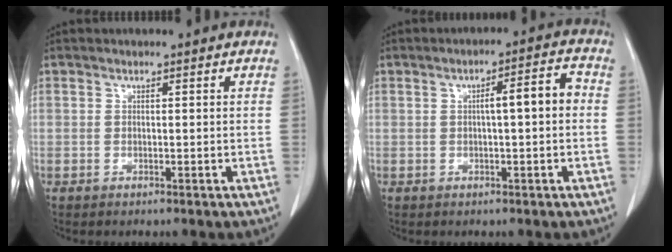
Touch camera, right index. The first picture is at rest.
{"total": 5.1, "force": [0.2, 0.7, 5.0], "torque": [-0.074, 0.017, 0.001]}